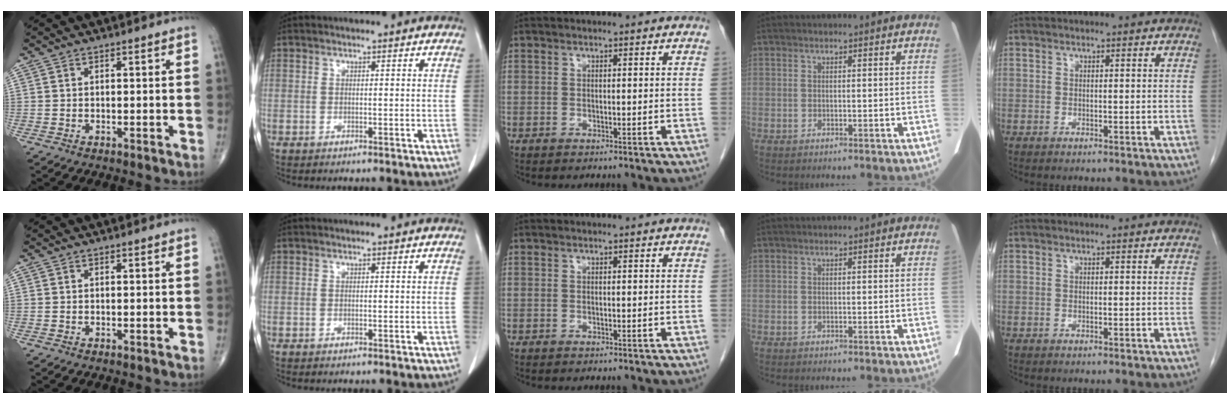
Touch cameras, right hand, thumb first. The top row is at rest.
{}